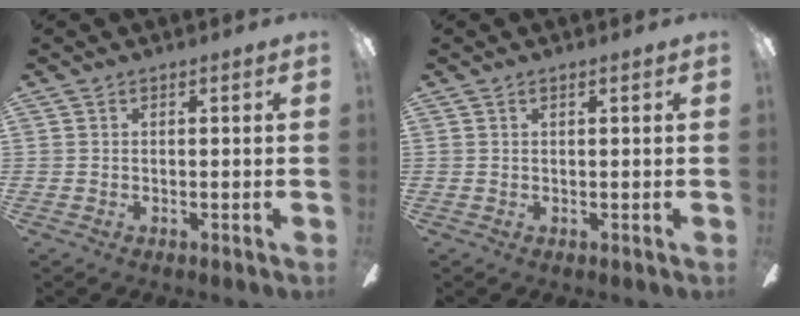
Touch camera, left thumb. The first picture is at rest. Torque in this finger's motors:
{"motor_torque": [-0.25, 0.10, -0.07, -0.04, 0.03]}